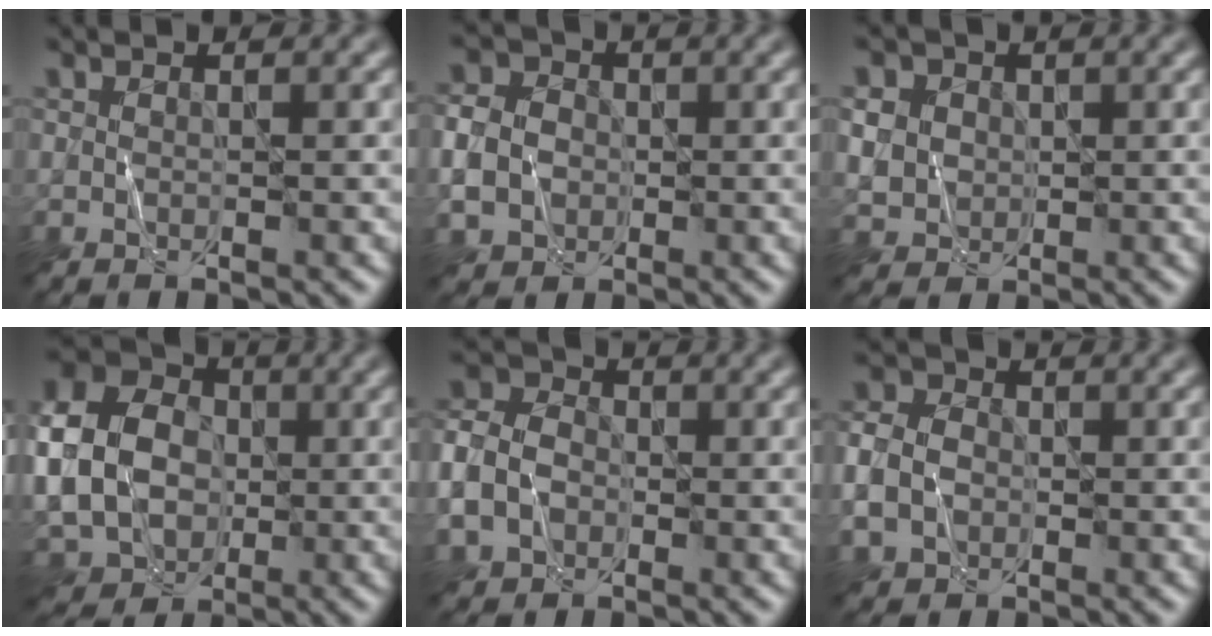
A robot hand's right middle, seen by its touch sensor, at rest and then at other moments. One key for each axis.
{"total": 4.5, "fx": -0.7, "fy": 3.9, "fz": 2.2, "tx": -0.047, "ty": 0.002, "tz": -0.018}
{"total": 3.9, "fx": 0.8, "fy": 3.5, "fz": 1.5, "tx": -0.047, "ty": 0.007, "tz": 0.015}
{"total": 12.7, "fx": -0.4, "fy": 10.1, "fz": 7.8, "tx": -0.167, "ty": 0.009, "tz": -0.023}
{"total": 7.1, "fx": -1.8, "fy": 5.6, "fz": 4.0, "tx": -0.091, "ty": -0.011, "tz": -0.044}
{"total": 5.5, "fx": -0.8, "fy": 4.5, "fz": 3.0, "tx": -0.071, "ty": 0.000, "tz": -0.022}